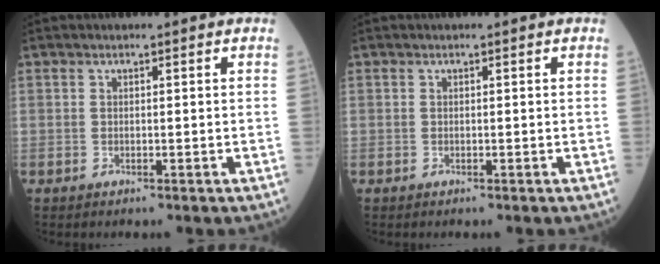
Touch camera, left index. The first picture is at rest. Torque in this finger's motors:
{"motor_torque": [0.00, 0.00, 0.00, 0.00]}